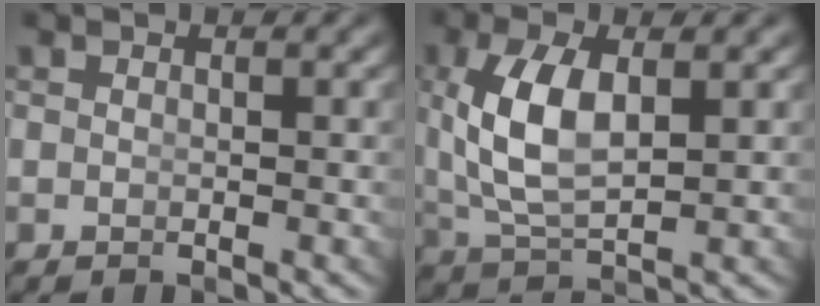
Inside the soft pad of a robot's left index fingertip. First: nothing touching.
{"total": 5.4, "force": [0.8, 2.4, 4.8], "torque": [-0.112, -0.017, 0.032]}